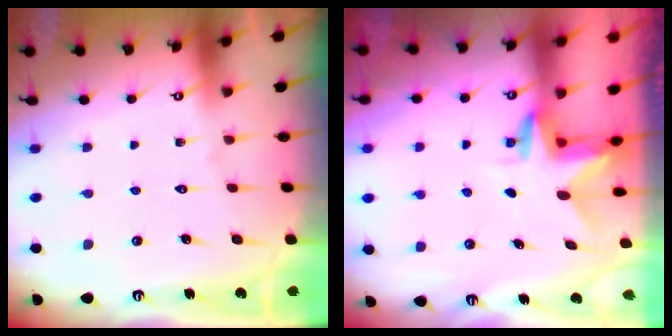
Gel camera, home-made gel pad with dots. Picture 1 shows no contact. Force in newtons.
{"total": 3.1, "press": 3.1, "slide": 0.2}